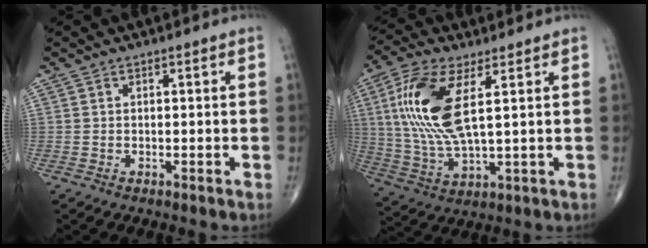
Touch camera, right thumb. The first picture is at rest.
{"total": 15.3, "force": [4.0, 5.4, 13.7], "torque": [-0.306, -0.012, 0.081]}